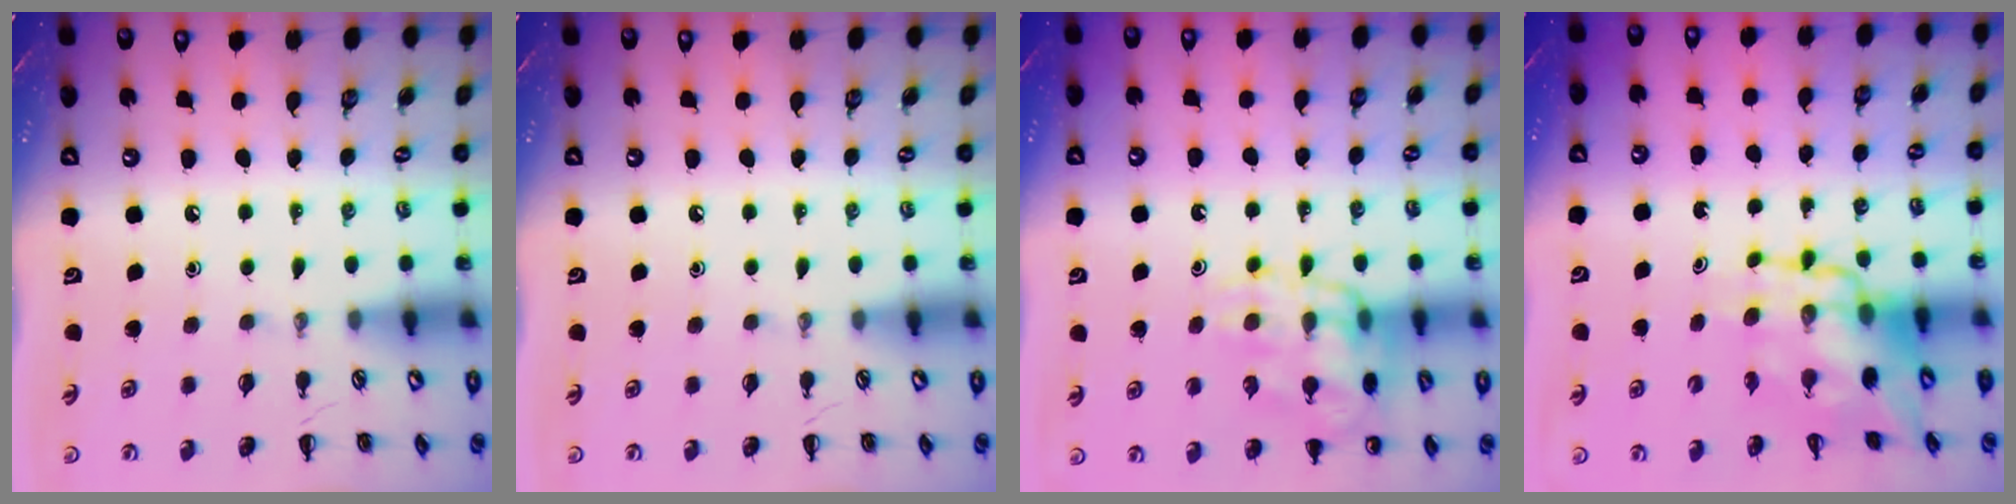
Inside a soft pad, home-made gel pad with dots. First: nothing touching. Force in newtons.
{"total": 0.0}
{"total": 15.2, "press": 15.0, "slide": 2.4}
{"total": 12.5, "press": 12.0, "slide": 3.5}